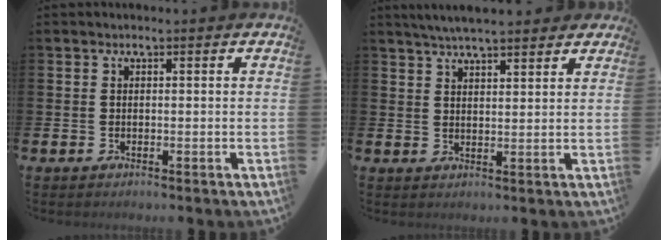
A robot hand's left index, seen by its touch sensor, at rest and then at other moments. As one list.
[{"total": 4.7, "force": [4.4, 0.7, 1.5], "torque": [-0.028, -0.014, 0.078]}]